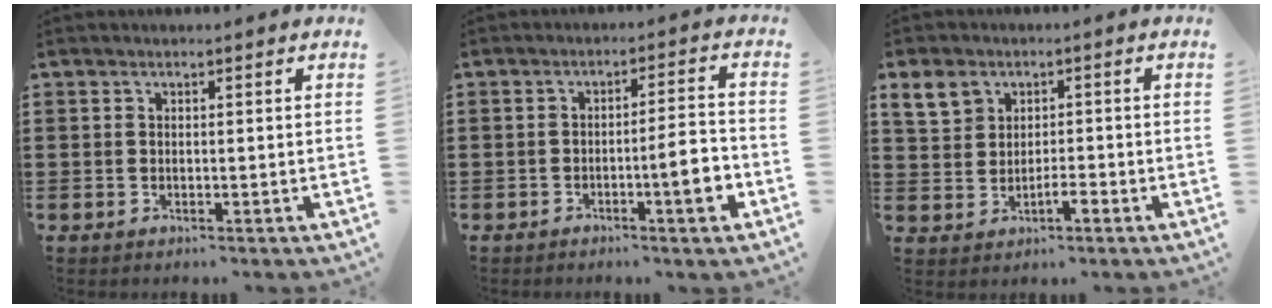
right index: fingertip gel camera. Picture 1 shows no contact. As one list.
[{"total": 6.4, "force": [-2.4, 0.9, 5.8], "torque": [-0.085, -0.004, -0.043]}, {"total": 4.6, "force": [0.8, 3.6, 2.9], "torque": [-0.069, 0.014, 0.014]}]